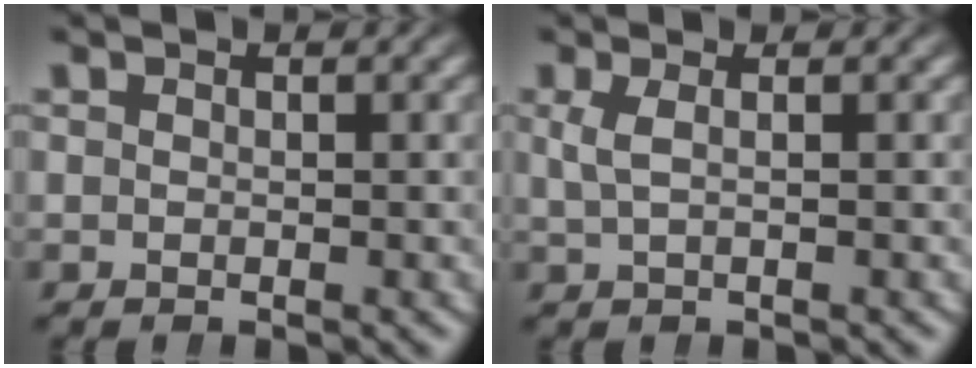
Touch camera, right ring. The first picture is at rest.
{"total": 1.5, "force": [0.4, 0.0, 1.5], "torque": [-0.038, -0.004, 0.012]}